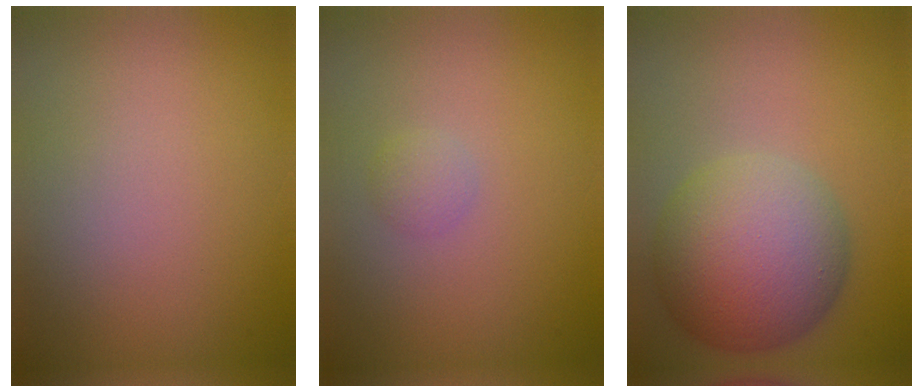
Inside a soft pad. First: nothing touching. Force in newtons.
{"total": 1.1, "press": 1.1, "slide": 0.0}
{"total": 9.4, "press": 9.4, "slide": 0.4}